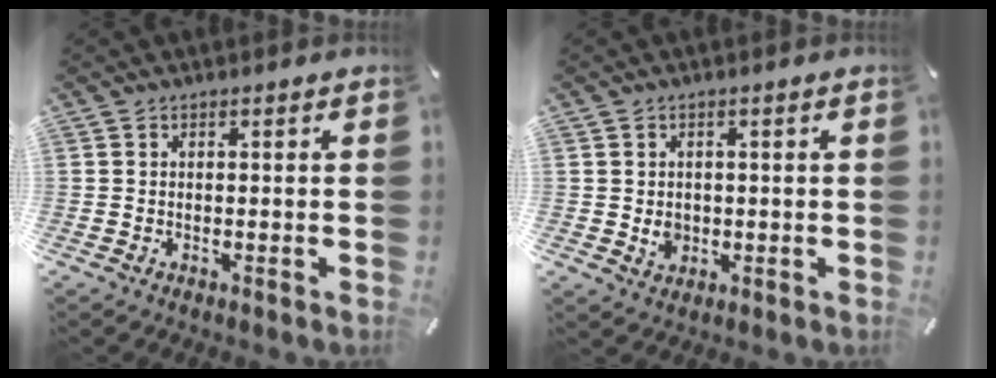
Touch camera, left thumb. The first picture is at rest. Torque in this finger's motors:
{"motor_torque": [0.33, 0.50, -0.06, 0.03, -0.02]}